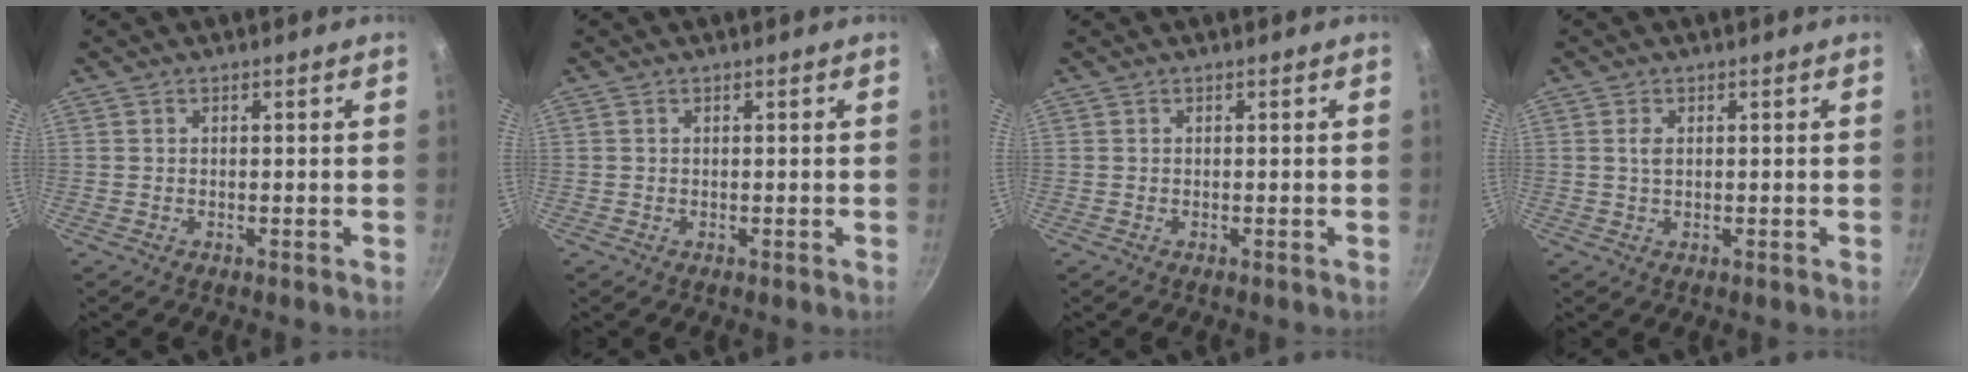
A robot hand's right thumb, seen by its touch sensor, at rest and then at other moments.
{"total": 0.0}
{"total": 0.0}
{"total": 1.9, "force": [0.5, 1.1, 1.5], "torque": [-0.028, 0.000, 0.009]}